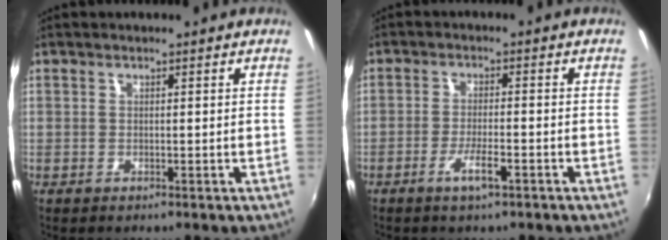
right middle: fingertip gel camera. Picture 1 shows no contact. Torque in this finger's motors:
{"motor_torque": [1.07, -1.07, 0.13, 0.05]}